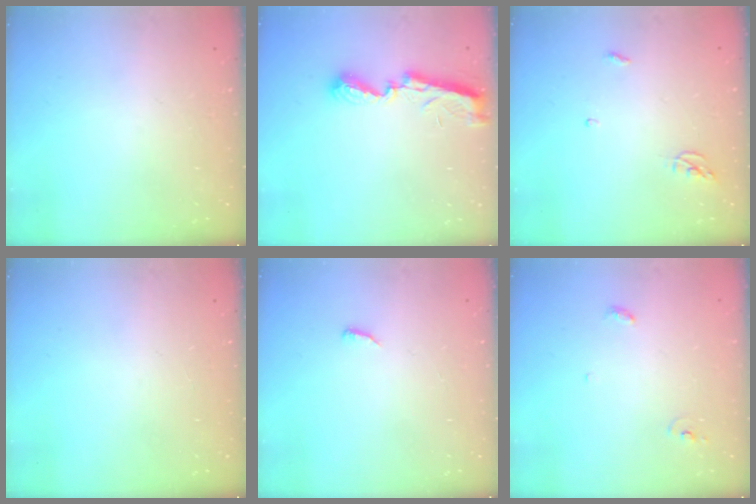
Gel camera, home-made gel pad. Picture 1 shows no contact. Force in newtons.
{"total": 7.6, "press": 7.5, "slide": 0.3}
{"total": 3.6, "press": 3.6, "slide": 0.3}
{"total": 0.0}
{"total": 4.3, "press": 4.2, "slide": 0.6}
{"total": 3.6, "press": 3.6, "slide": 0.2}